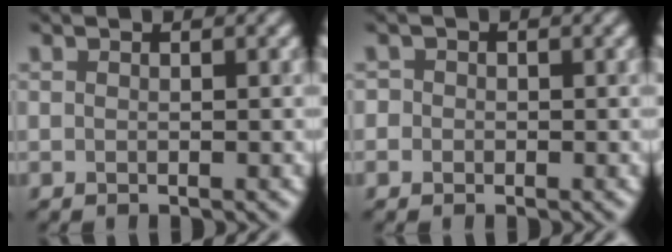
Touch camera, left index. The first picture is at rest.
{"total": 0.9, "force": [0.0, 0.9, -0.1], "torque": [0.012, -0.003, -0.011]}